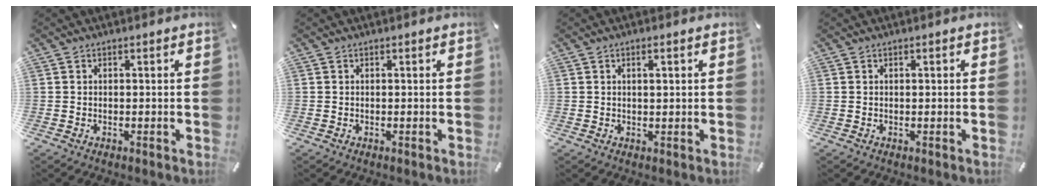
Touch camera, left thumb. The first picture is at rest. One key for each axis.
{"total": 0.0}
{"total": 1.6, "fx": 0.5, "fy": 0.5, "fz": 1.4, "tx": -0.029, "ty": 0.003, "tz": 0.007}
{"total": 0.0}